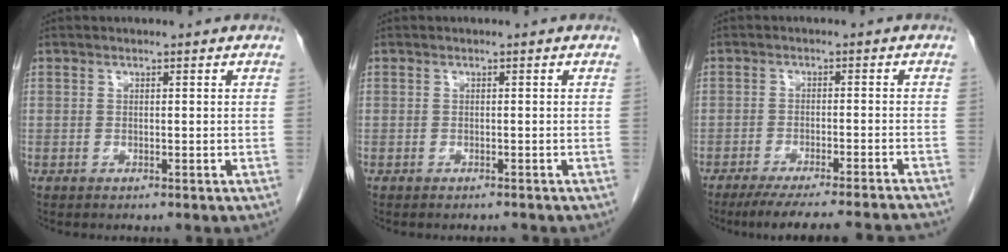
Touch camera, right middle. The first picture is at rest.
{"total": 0.9, "force": [-0.9, 0.1, 0.0], "torque": [-0.004, -0.003, -0.012]}
{"total": 16.7, "force": [-15.5, 0.1, 6.4], "torque": [-0.075, -0.022, -0.203]}